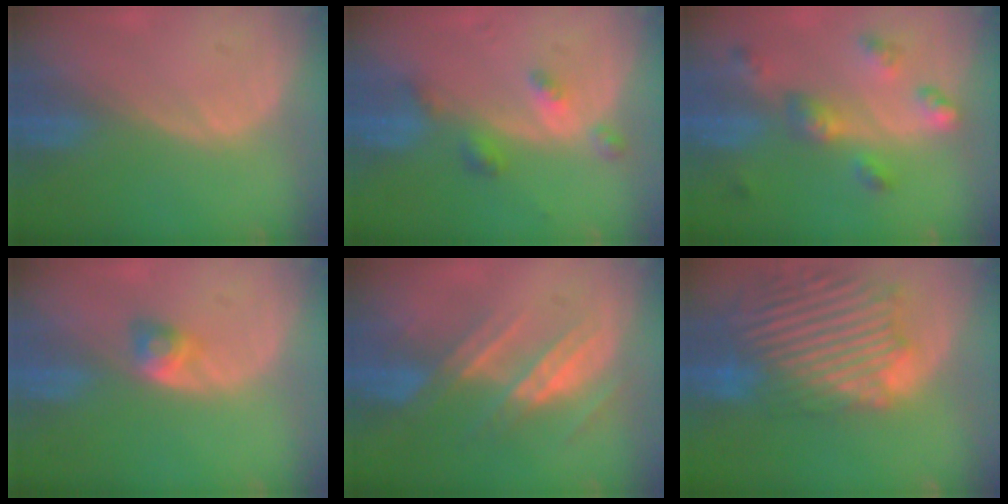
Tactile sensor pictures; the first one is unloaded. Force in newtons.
{"total": 4.5, "press": 4.1, "slide": 1.8}
{"total": 6.4, "press": 5.7, "slide": 2.8}
{"total": 2.7, "press": 2.4, "slide": 1.1}
{"total": 7.2, "press": 6.6, "slide": 2.8}
{"total": 14.4, "press": 12.4, "slide": 7.4}